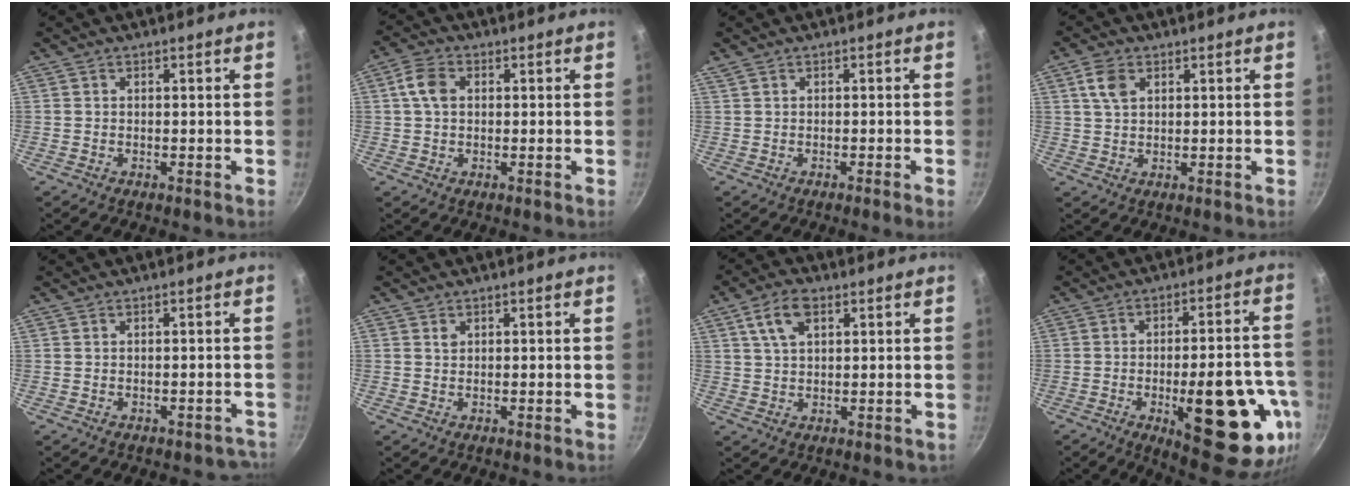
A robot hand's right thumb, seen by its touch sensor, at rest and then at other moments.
{"total": 4.9, "force": [0.8, 3.5, 3.3], "torque": [-0.061, 0.010, 0.009]}
{"total": 1.2, "force": [-0.2, -0.2, 1.2], "torque": [-0.031, 0.003, -0.001]}
{"total": 4.7, "force": [1.9, 3.0, 3.1], "torque": [-0.054, 0.000, 0.037]}
{"total": 3.0, "force": [-2.0, 2.1, 0.9], "torque": [0.020, 0.040, 0.001]}
{"total": 1.0, "force": [0.5, 0.7, 0.4], "torque": [-0.004, 0.000, 0.009]}
{"total": 6.8, "force": [2.7, 3.8, 4.9], "torque": [-0.082, 0.000, 0.052]}
{"total": 23.7, "force": [-7.9, 8.5, 20.6], "torque": [-0.220, 0.016, -0.095]}